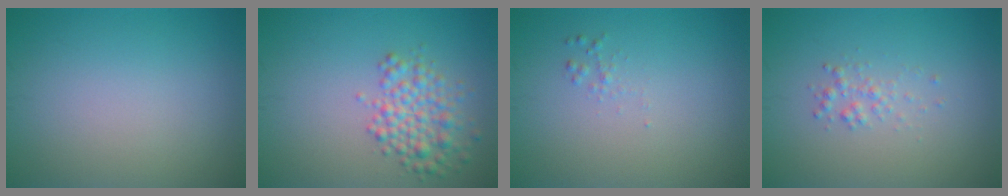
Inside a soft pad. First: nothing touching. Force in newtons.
{"total": 3.6, "press": 3.6, "slide": 0.1}
{"total": 0.6, "press": 0.6, "slide": 0.0}
{"total": 1.1, "press": 1.1, "slide": 0.1}